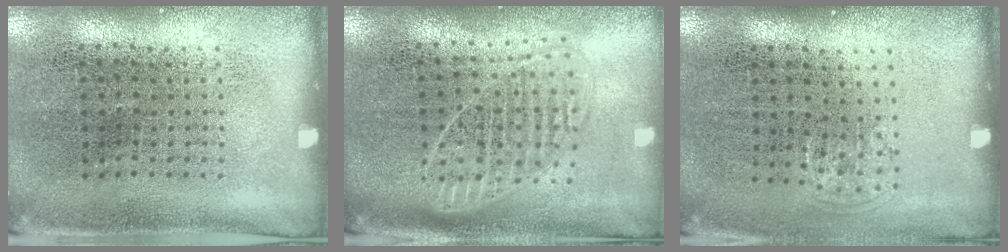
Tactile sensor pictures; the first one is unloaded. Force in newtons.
{"total": 1.7, "press": 1.4, "slide": 1.0}
{"total": 0.7, "press": 0.5, "slide": 0.4}